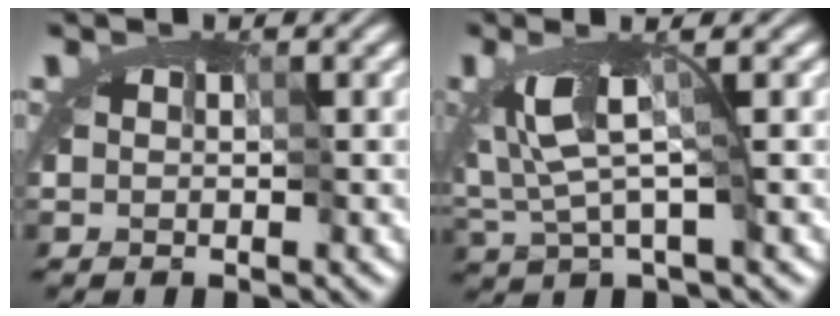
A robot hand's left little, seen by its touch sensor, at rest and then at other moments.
{"total": 2.4, "force": [-0.8, 0.0, 2.3], "torque": [-0.052, -0.014, -0.016]}